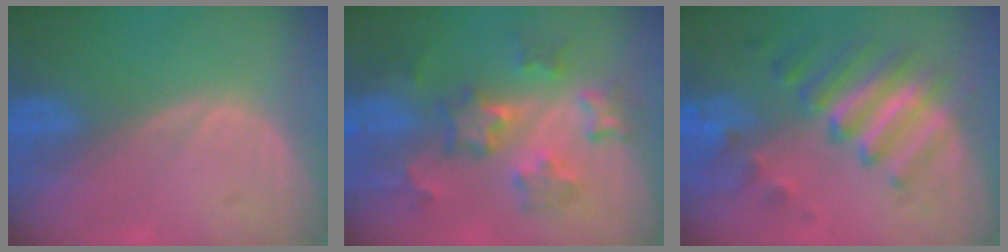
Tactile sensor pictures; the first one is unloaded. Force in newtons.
{"total": 7.7, "press": 7.6, "slide": 1.2}
{"total": 8.2, "press": 8.1, "slide": 1.5}